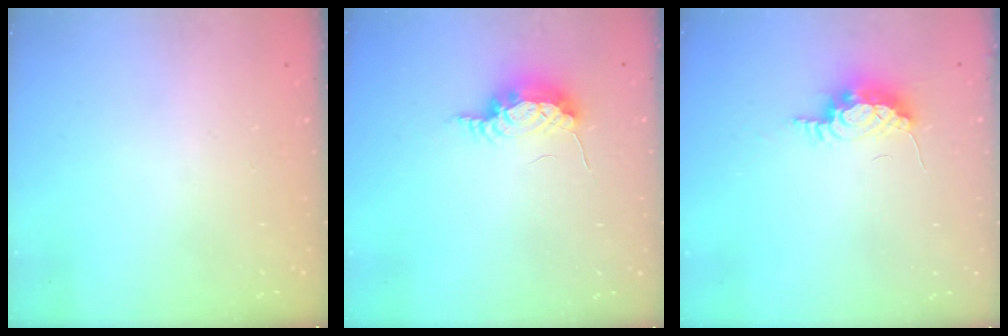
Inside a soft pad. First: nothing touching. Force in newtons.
{"total": 9.2, "press": 8.2, "slide": 4.1}
{"total": 8.1, "press": 7.9, "slide": 1.8}